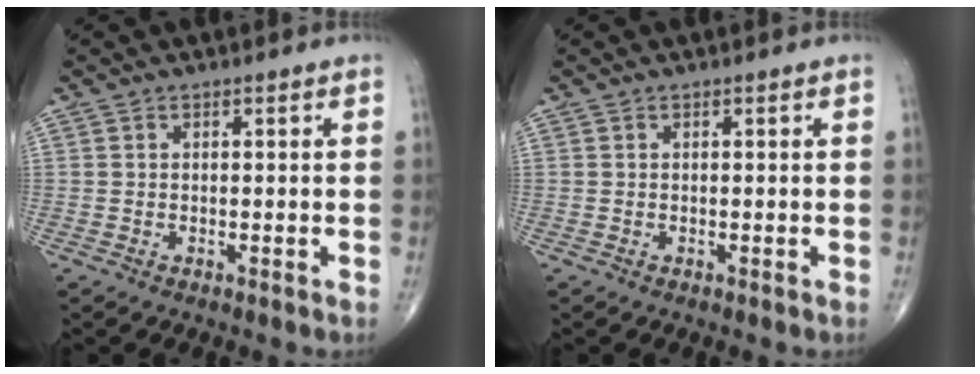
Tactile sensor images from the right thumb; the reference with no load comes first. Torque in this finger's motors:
{"motor_torque": [0.01, 0.01, -0.04, 0.03, 0.00]}